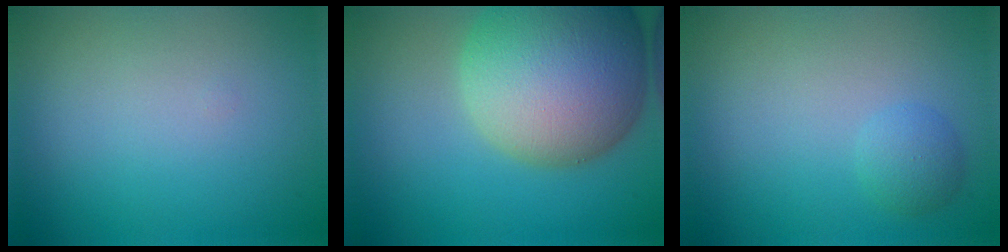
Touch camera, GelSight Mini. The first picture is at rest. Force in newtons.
{"total": 14.8, "press": 14.8, "slide": 1.0}
{"total": 1.6, "press": 1.6, "slide": 0.1}